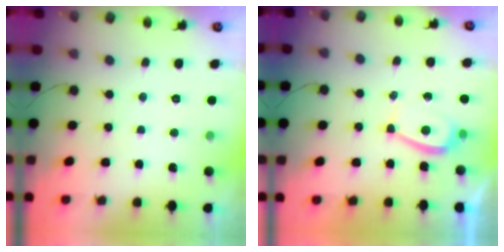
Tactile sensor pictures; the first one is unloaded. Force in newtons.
{"total": 2.8, "press": 2.7, "slide": 0.5}